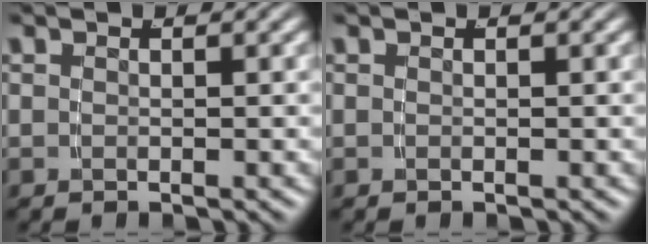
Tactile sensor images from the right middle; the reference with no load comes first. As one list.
[{"total": 0.0}]